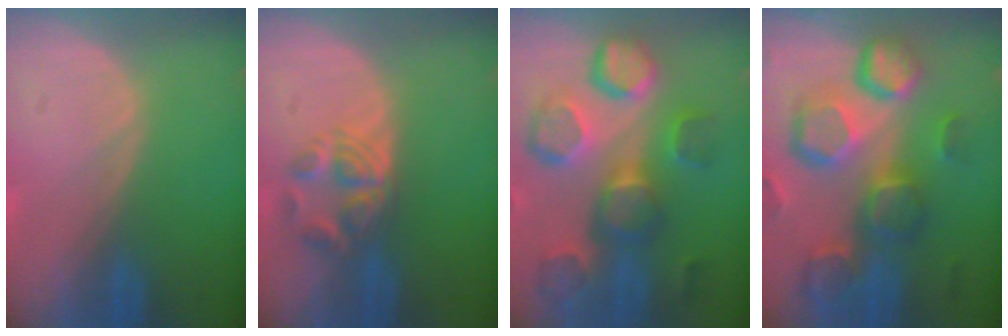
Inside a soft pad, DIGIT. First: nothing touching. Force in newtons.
{"total": 5.9, "press": 4.8, "slide": 3.5}
{"total": 11.9, "press": 10.9, "slide": 4.8}
{"total": 13.1, "press": 11.4, "slide": 6.4}